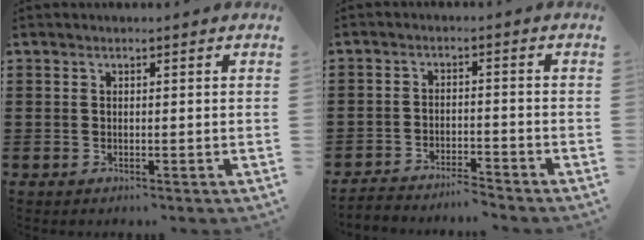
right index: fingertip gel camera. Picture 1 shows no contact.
{"total": 3.4, "force": [-3.3, -0.1, -0.1], "torque": [-0.007, -0.003, -0.072]}